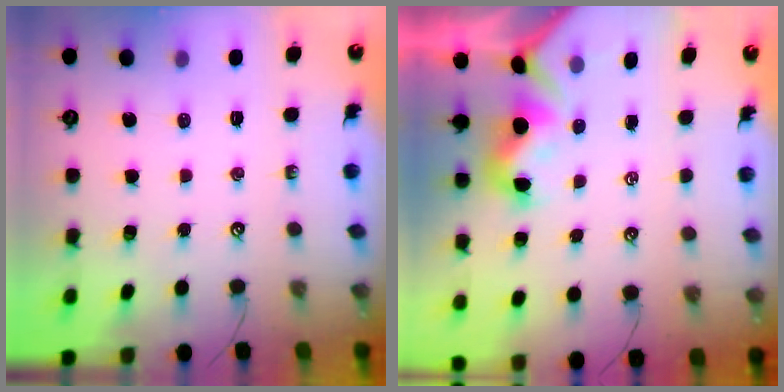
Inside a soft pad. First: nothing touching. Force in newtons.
{"total": 2.2, "press": 2.2, "slide": 0.5}